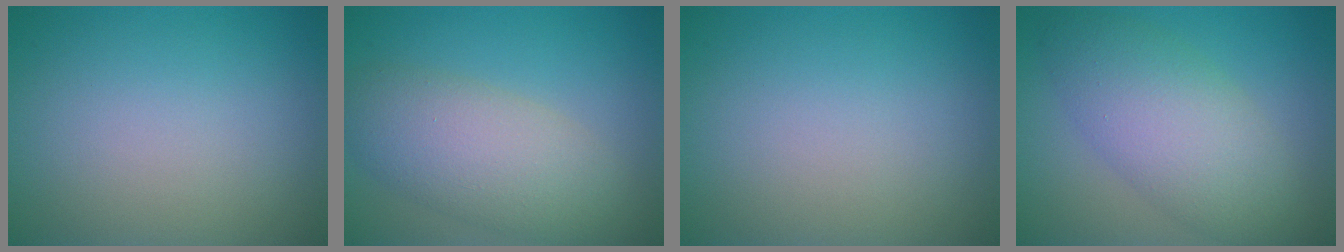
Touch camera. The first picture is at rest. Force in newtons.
{"total": 6.1, "press": 6.1, "slide": 0.4}
{"total": 0.0}
{"total": 6.6, "press": 6.6, "slide": 0.1}